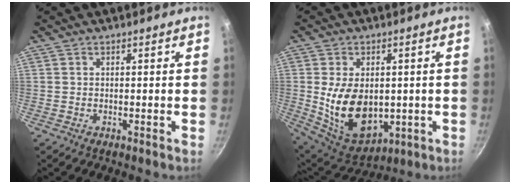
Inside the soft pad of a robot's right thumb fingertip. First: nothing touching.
{"total": 15.2, "force": [-0.4, 10.2, 11.3], "torque": [-0.169, -0.020, 0.020]}